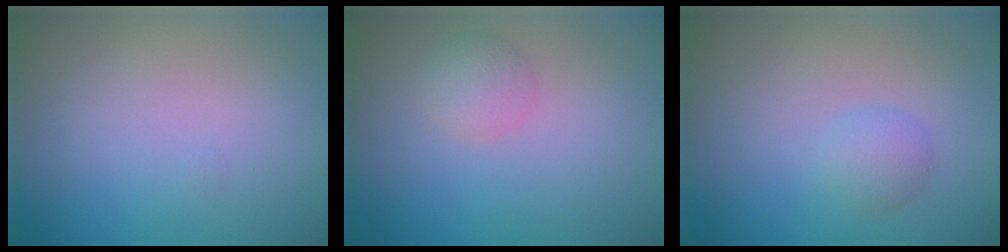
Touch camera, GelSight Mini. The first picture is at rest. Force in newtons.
{"total": 1.8, "press": 1.8, "slide": 0.1}
{"total": 1.7, "press": 1.7, "slide": 0.0}